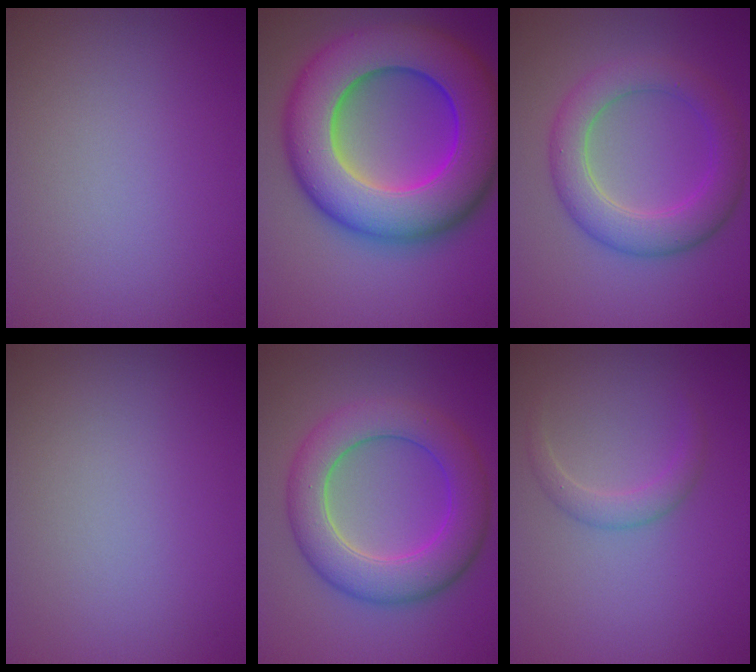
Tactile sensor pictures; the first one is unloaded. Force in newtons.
{"total": 14.6, "press": 14.6, "slide": 0.3}
{"total": 5.3, "press": 5.3, "slide": 0.1}
{"total": 0.0}
{"total": 7.2, "press": 7.2, "slide": 0.5}
{"total": 1.7, "press": 1.7, "slide": 0.1}